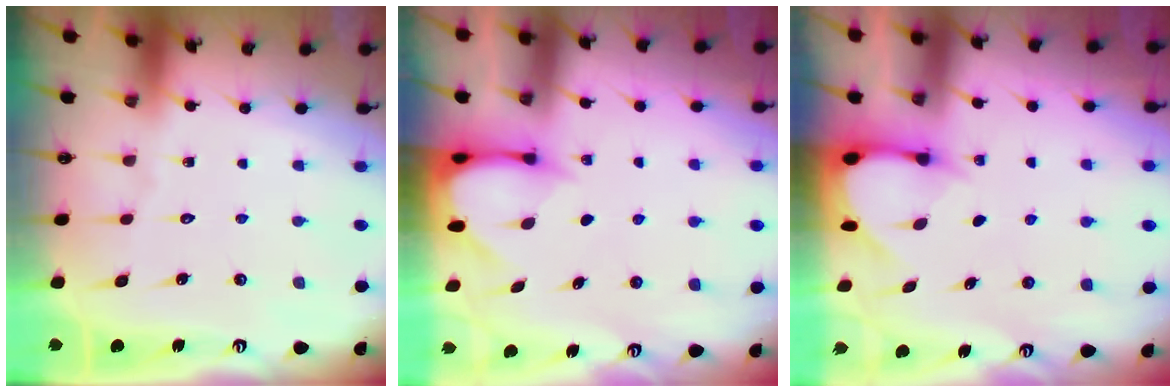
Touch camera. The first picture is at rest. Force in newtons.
{"total": 3.4, "press": 3.4, "slide": 0.3}
{"total": 3.7, "press": 3.7, "slide": 0.2}